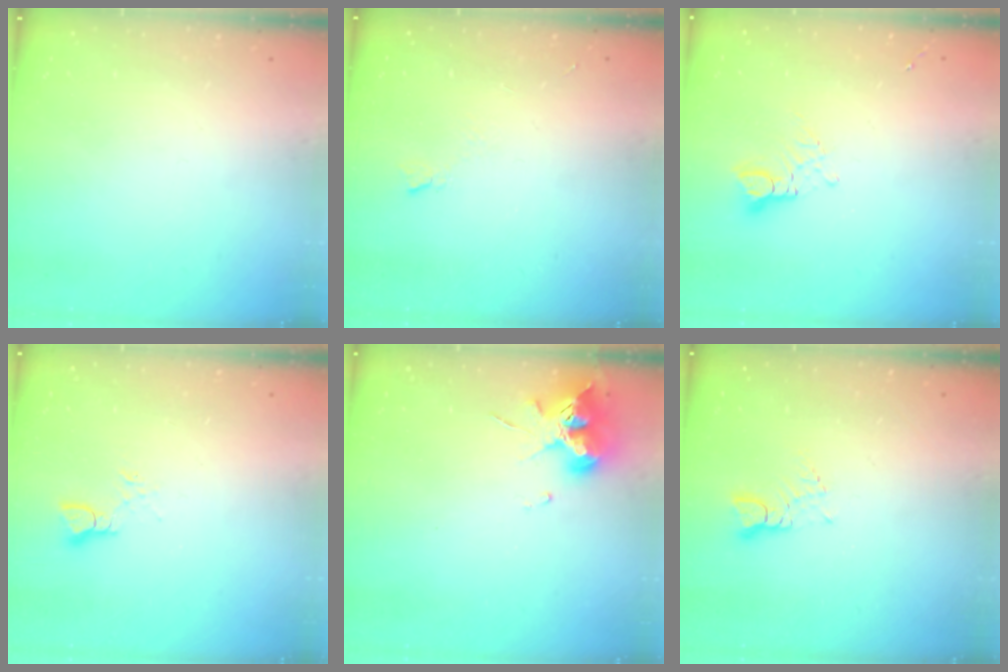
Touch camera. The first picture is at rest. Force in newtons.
{"total": 3.5, "press": 3.4, "slide": 0.5}
{"total": 6.1, "press": 6.1, "slide": 0.6}
{"total": 2.3, "press": 2.3, "slide": 0.1}
{"total": 10.7, "press": 10.6, "slide": 1.5}
{"total": 3.0, "press": 3.0, "slide": 0.2}